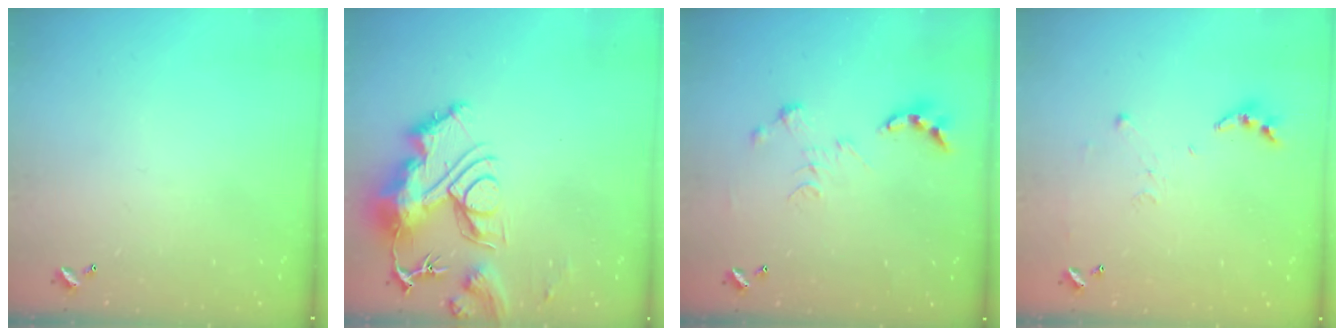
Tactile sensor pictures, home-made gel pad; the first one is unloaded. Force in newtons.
{"total": 14.1, "press": 14.1, "slide": 1.4}
{"total": 0.0}
{"total": 5.8, "press": 5.8, "slide": 0.6}